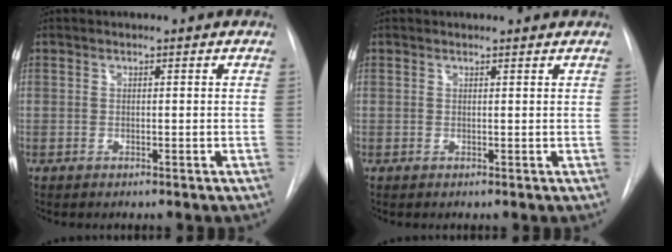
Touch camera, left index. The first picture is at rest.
{"total": 2.1, "force": [2.1, 0.1, 0.3], "torque": [-0.008, 0.004, 0.018]}